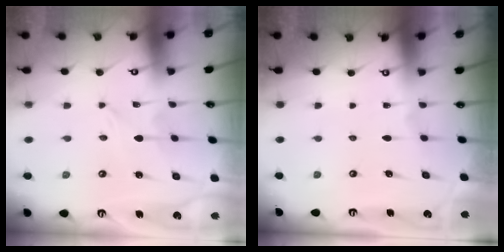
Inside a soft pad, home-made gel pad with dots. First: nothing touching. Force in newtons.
{"total": 0.0}